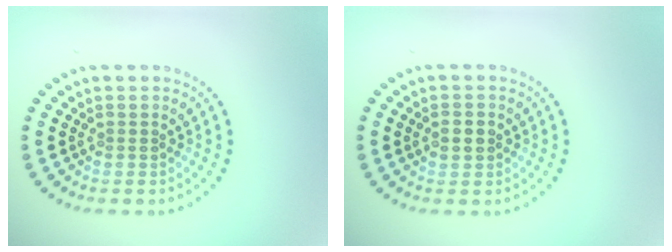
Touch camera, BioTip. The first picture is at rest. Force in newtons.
{"total": 1.5, "press": 1.5, "slide": 0.1}